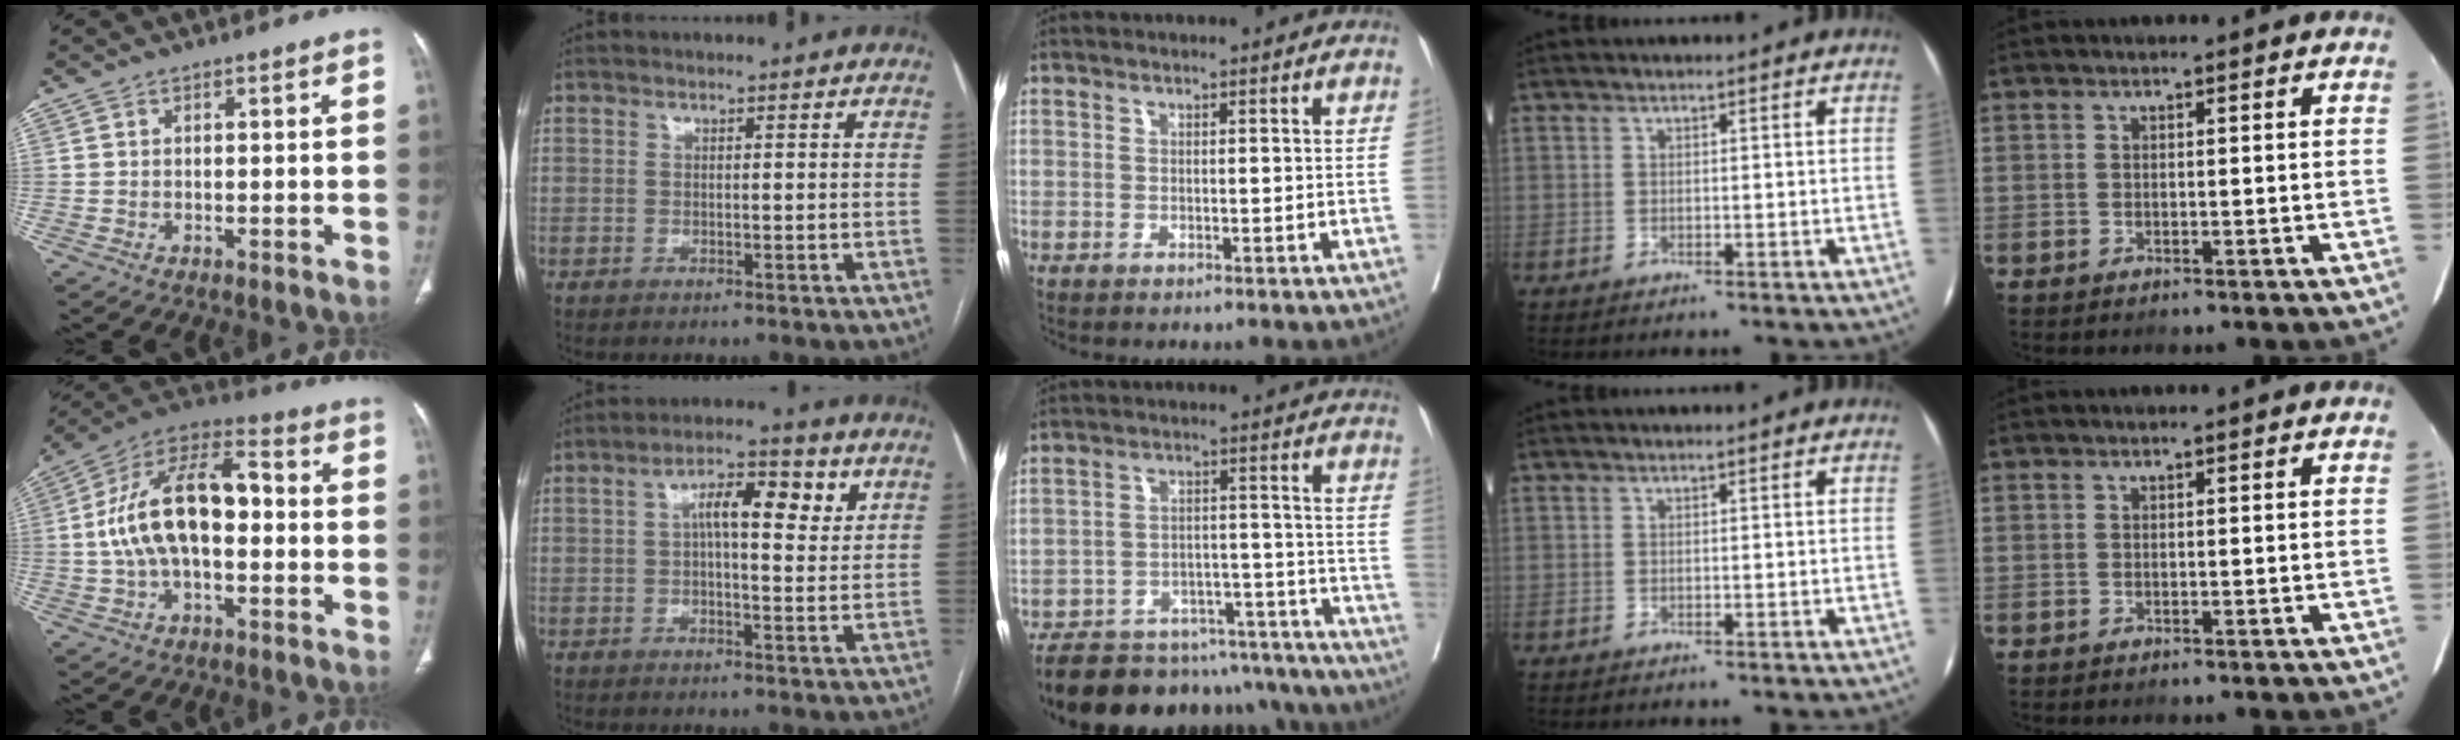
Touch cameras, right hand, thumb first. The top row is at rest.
{"thumb": {"total": 17.7, "force": [-0.6, 9.4, 14.9], "torque": [-0.266, 0.048, -0.018]}, "index": {"total": 8.6, "force": [2.7, 3.2, 7.5], "torque": [-0.117, 0.022, 0.037]}, "middle": {"total": 22.8, "force": [-20.7, 6.4, 6.9], "torque": [-0.093, 0.016, -0.281]}}